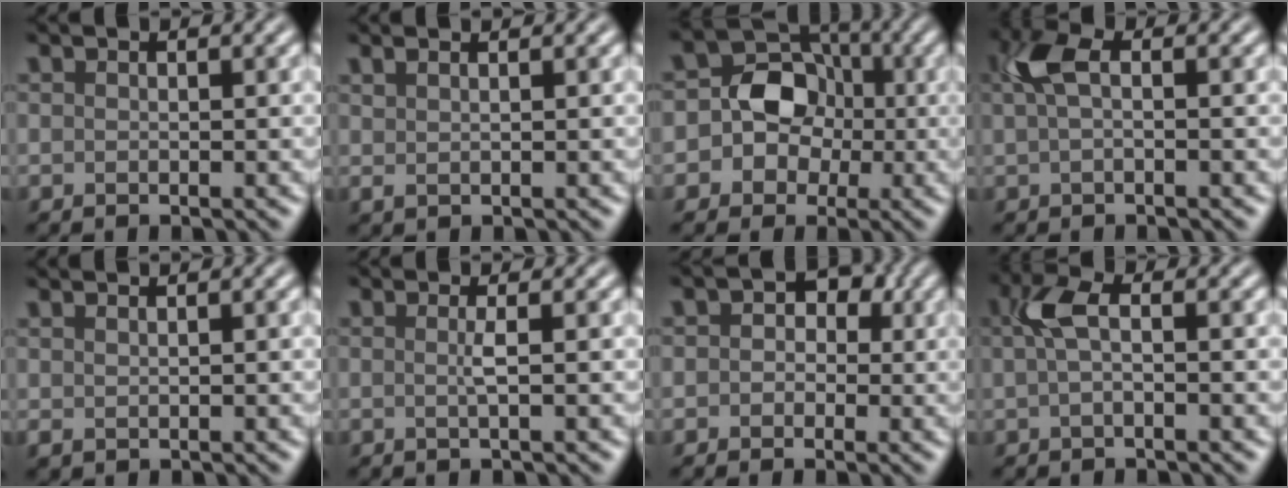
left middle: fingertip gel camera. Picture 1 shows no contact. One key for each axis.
{"total": 1.3, "fx": 0.9, "fy": 0.3, "fz": 0.9, "tx": -0.023, "ty": 0.005, "tz": 0.021}
{"total": 6.3, "fx": -0.2, "fy": 5.5, "fz": 3.1, "tx": -0.015, "ty": 0.026, "tz": -0.020}
{"total": 3.0, "fx": 0.7, "fy": 1.4, "fz": 2.6, "tx": -0.061, "ty": 0.014, "tz": 0.011}
{"total": 0.9, "fx": 0.6, "fy": 0.4, "fz": 0.5, "tx": -0.015, "ty": 0.005, "tz": 0.016}
{"total": 1.0, "fx": -0.1, "fy": -0.2, "fz": 1.0, "tx": -0.025, "ty": 0.001, "tz": -0.001}
{"total": 3.6, "fx": 0.8, "fy": 3.1, "fz": 1.7, "tx": 0.013, "ty": 0.019, "tz": -0.026}
{"total": 2.6, "fx": 0.3, "fy": 1.0, "fz": 2.4, "tx": -0.055, "ty": 0.012, "tz": 0.003}